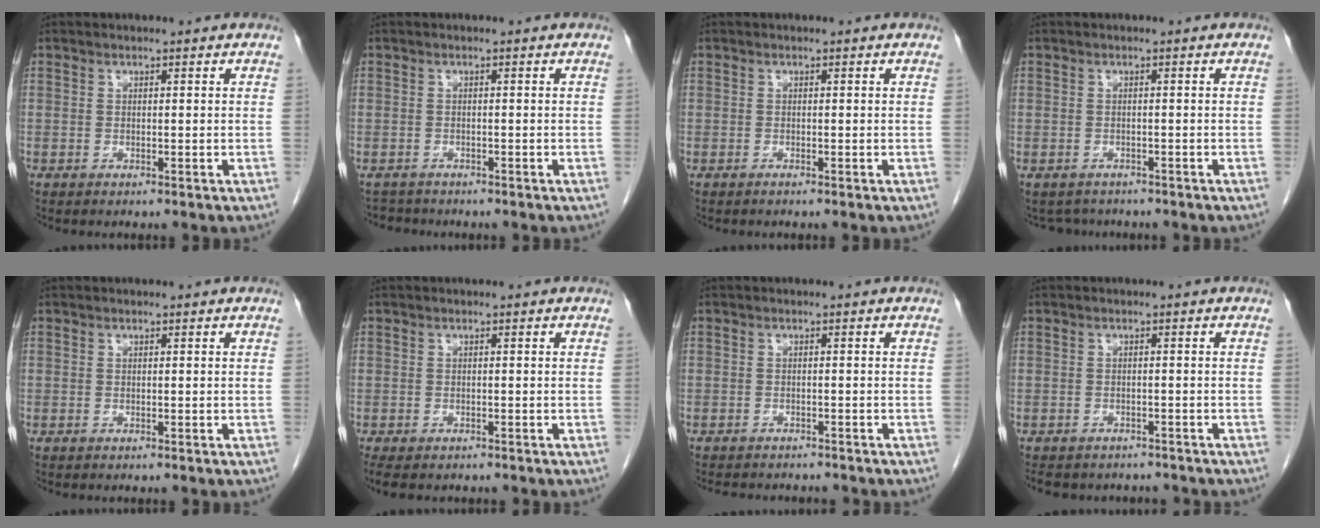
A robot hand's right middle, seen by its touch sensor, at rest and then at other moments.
{"total": 2.3, "force": [-2.2, 0.7, -0.3], "torque": [0.002, -0.005, -0.037]}
{"total": 0.0}
{"total": 3.1, "force": [-2.8, 1.3, 0.0], "torque": [-0.003, -0.001, -0.042]}
{"total": 0.0}
{"total": 5.5, "force": [-4.4, 2.2, 2.5], "torque": [-0.038, -0.008, -0.064]}
{"total": 6.9, "force": [-6.3, 1.9, 2.2], "torque": [-0.032, -0.003, -0.082]}
{"total": 9.0, "force": [-7.9, 3.6, 2.4], "torque": [-0.050, -0.001, -0.095]}